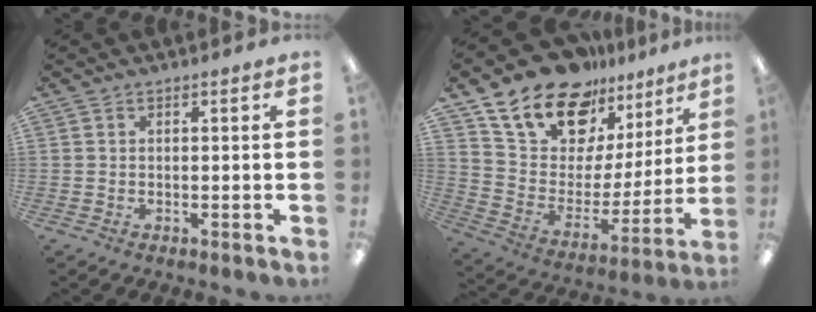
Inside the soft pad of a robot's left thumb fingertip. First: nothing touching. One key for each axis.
{"total": 19.1, "fx": 14.2, "fy": 10.6, "fz": 7.1, "tx": -0.146, "ty": -0.099, "tz": 0.259}